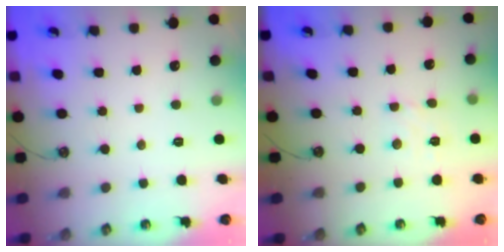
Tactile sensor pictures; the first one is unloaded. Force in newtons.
{"total": 2.8, "press": 2.7, "slide": 0.5}